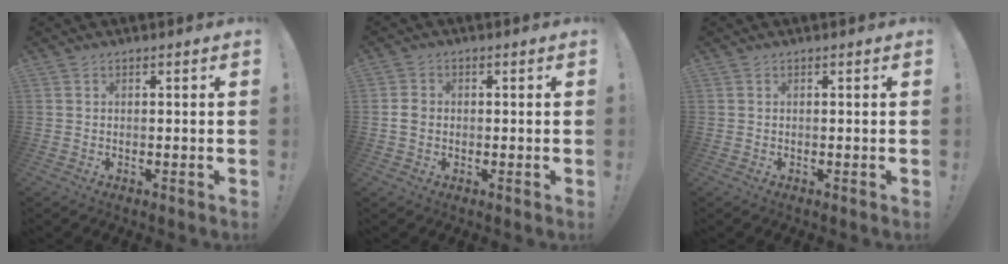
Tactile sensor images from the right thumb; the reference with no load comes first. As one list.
[{"total": 2.8, "force": [-0.4, 2.3, 1.6], "torque": [-0.018, 0.006, -0.008]}, {"total": 0.0}]